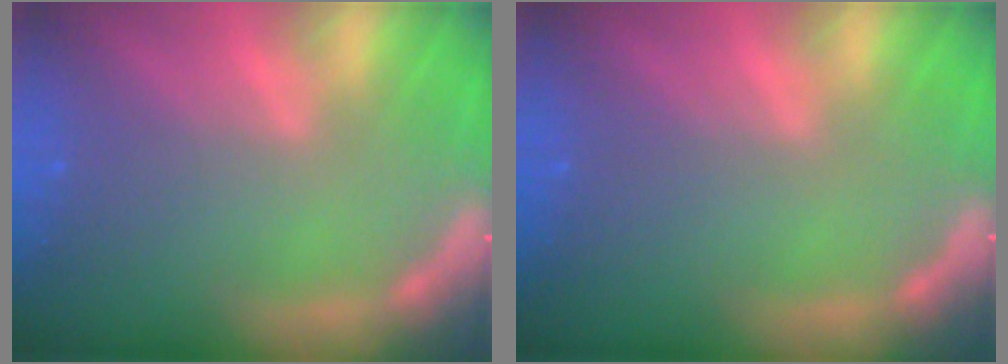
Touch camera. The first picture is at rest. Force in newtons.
{"total": 0.0}